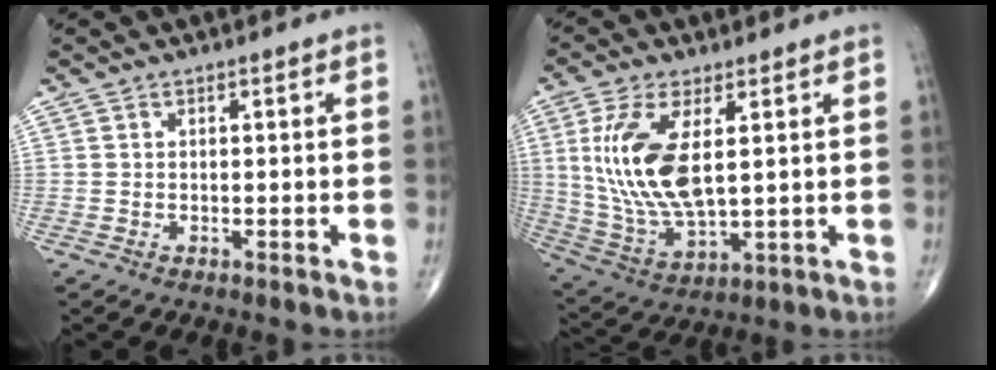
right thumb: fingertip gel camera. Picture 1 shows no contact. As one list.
[{"total": 15.2, "force": [3.1, 6.6, 13.3], "torque": [-0.284, -0.018, 0.072]}]